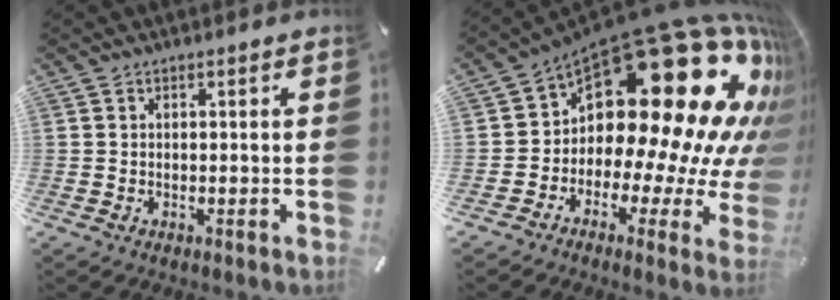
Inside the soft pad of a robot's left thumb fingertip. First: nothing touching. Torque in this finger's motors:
{"motor_torque": [1.84, 1.84, 2.04, -0.73, 0.21]}